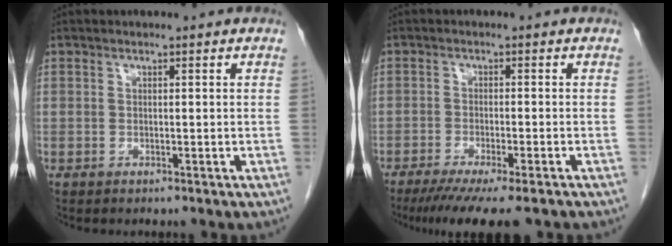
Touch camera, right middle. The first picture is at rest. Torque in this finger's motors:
{"motor_torque": [1.14, -1.00, 0.14, 0.10]}